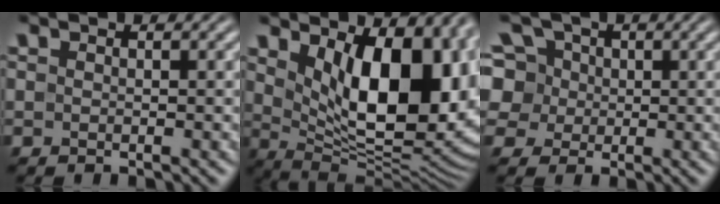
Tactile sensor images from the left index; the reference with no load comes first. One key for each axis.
{"total": 13.3, "fx": 3.2, "fy": 7.3, "fz": 10.7, "tx": -0.122, "ty": -0.013, "tz": 0.060}
{"total": 8.3, "fx": 2.6, "fy": 7.1, "fz": 3.5, "tx": -0.087, "ty": 0.036, "tz": 0.031}